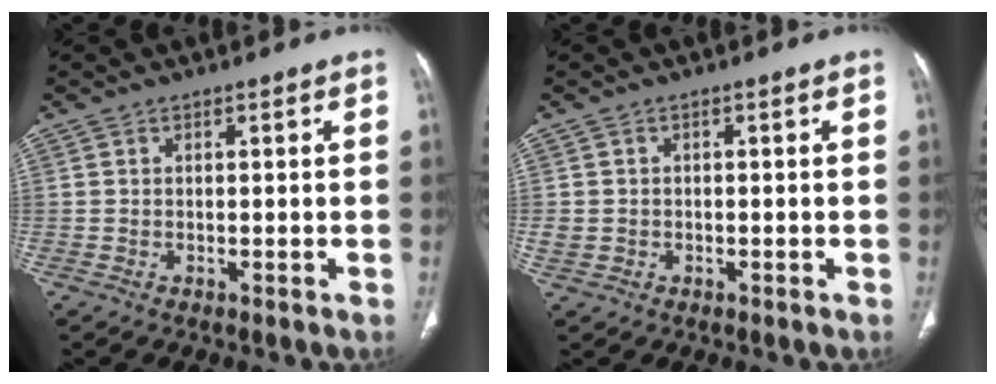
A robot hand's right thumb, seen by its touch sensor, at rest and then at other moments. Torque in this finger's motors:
{"motor_torque": [-0.16, -0.16, 0.35, 0.04, 0.09]}